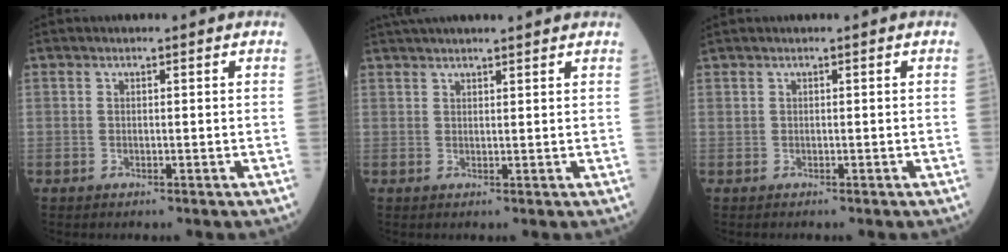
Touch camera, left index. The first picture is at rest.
{"total": 9.3, "force": [8.4, 0.6, 4.1], "torque": [-0.060, 0.031, 0.113]}
{"total": 0.0}